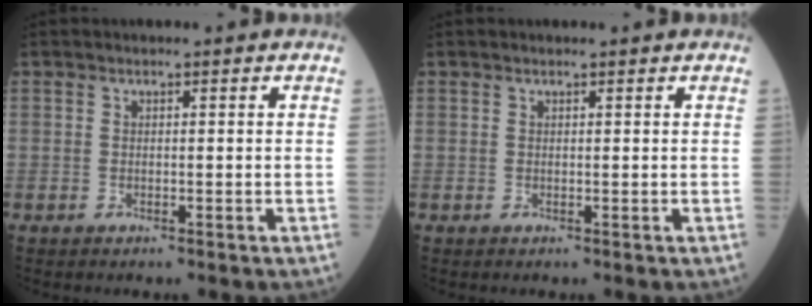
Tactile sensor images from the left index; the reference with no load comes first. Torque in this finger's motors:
{"motor_torque": [-1.74, 0.40, -0.60, -0.03]}